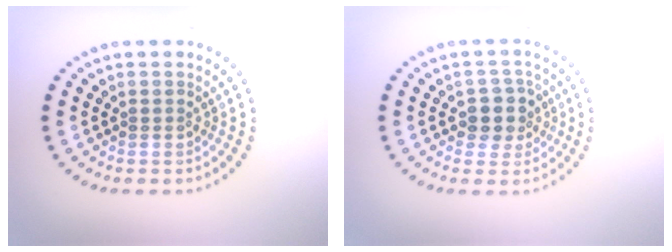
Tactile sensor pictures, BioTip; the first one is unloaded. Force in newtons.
{"total": 2.7, "press": 2.4, "slide": 1.2}